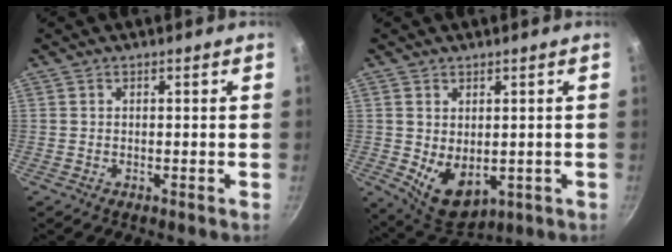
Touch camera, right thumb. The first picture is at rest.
{"total": 8.3, "force": [-0.3, 5.5, 6.1], "torque": [-0.081, -0.020, 0.018]}